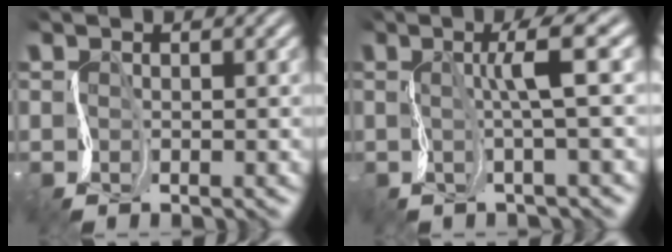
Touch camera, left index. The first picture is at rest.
{"total": 3.0, "force": [0.9, -0.3, 2.9], "torque": [-0.054, 0.014, 0.008]}